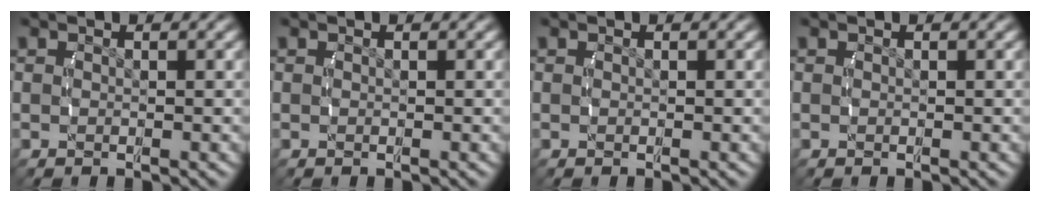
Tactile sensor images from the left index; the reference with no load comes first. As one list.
[{"total": 0.0}, {"total": 0.0}, {"total": 0.0}]